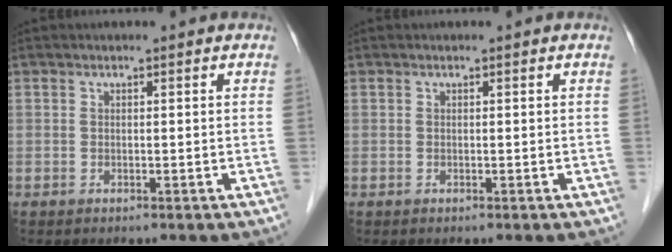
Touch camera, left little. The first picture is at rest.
{"total": 0.0}